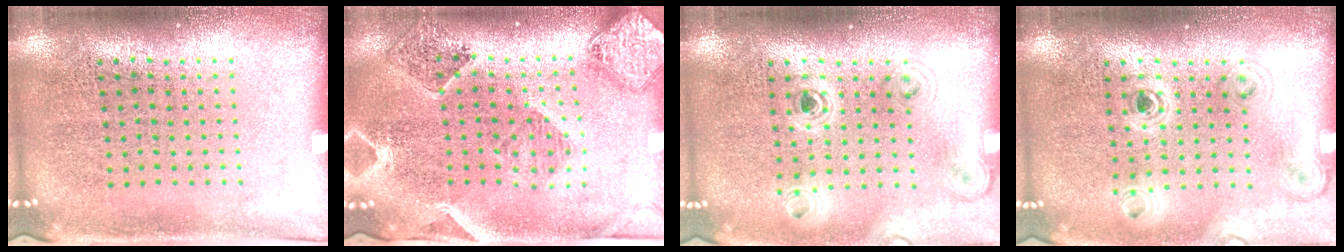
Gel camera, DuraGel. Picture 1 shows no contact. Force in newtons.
{"total": 1.6, "press": 1.6, "slide": 0.3}
{"total": 1.1, "press": 1.1, "slide": 0.3}
{"total": 1.1, "press": 1.1, "slide": 0.3}